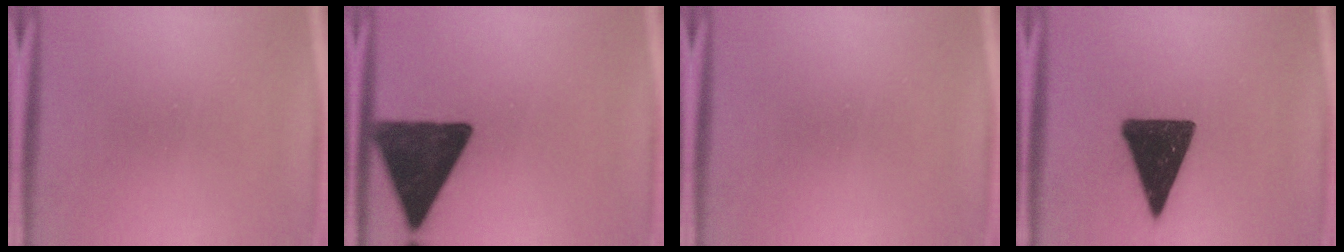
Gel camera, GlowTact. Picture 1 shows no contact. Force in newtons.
{"total": 13.0}
{"total": 0.0}
{"total": 15.4}